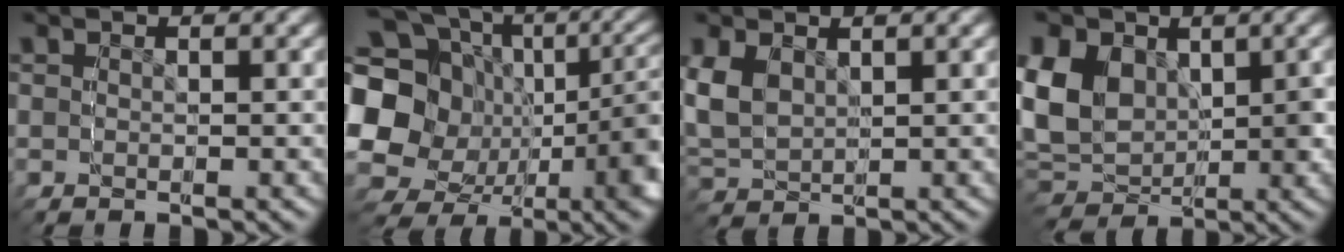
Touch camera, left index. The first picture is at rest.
{"total": 17.9, "force": [-0.3, 14.7, 10.2], "torque": [-0.200, -0.034, -0.004]}
{"total": 4.5, "force": [0.8, 3.8, 2.4], "torque": [-0.085, -0.015, 0.026]}
{"total": 11.8, "force": [0.8, 9.9, 6.3], "torque": [-0.155, -0.024, 0.015]}